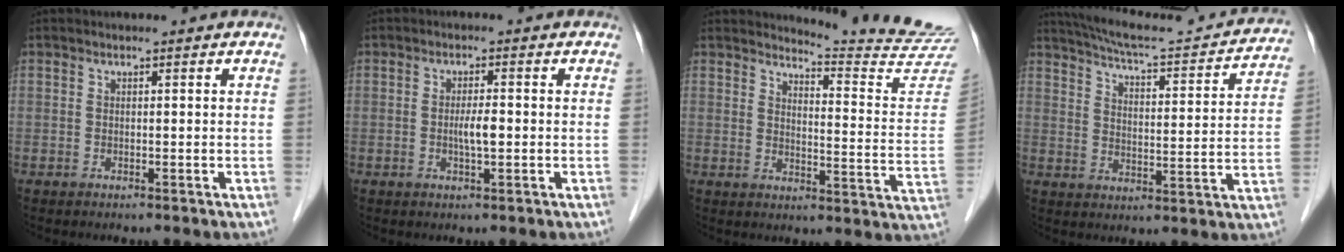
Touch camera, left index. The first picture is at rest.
{"total": 2.6, "force": [-0.4, 0.4, 2.5], "torque": [-0.051, 0.000, -0.008]}
{"total": 14.5, "force": [14.4, -1.8, 1.0], "torque": [-0.012, -0.127, 0.158]}
{"total": 20.9, "force": [19.3, 2.1, 7.7], "torque": [-0.122, -0.012, 0.253]}